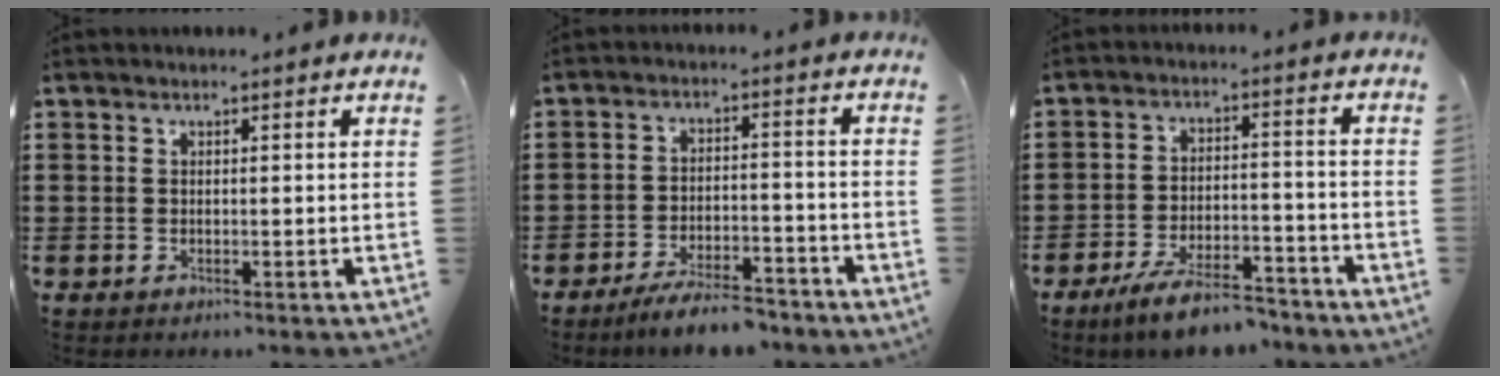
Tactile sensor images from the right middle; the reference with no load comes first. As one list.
[{"total": 6.0, "force": [-5.4, 0.7, 2.5], "torque": [-0.052, -0.005, -0.103]}, {"total": 7.9, "force": [-6.6, 1.3, 4.0], "torque": [-0.077, 0.005, -0.125]}]